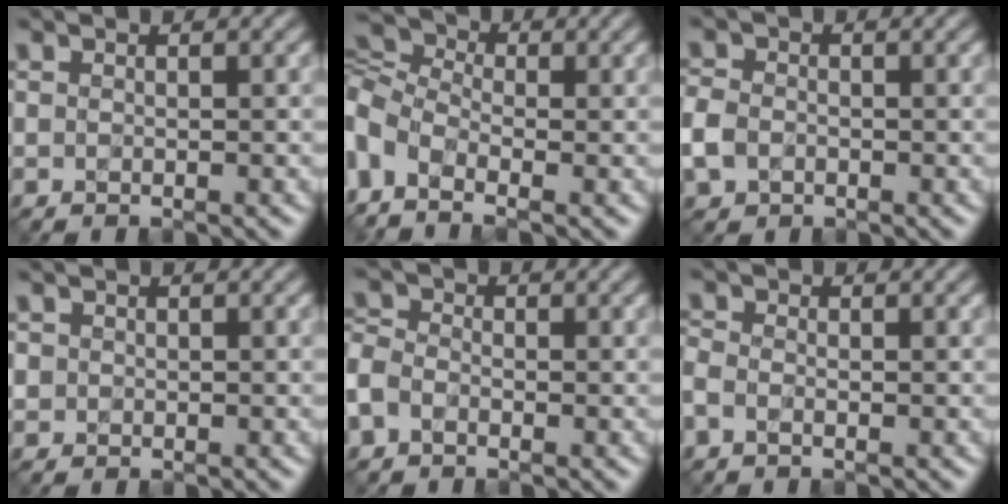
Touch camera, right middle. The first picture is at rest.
{"total": 6.0, "force": [-2.2, 3.7, 4.1], "torque": [-0.146, 0.008, -0.057]}
{"total": 1.1, "force": [-0.6, 0.8, -0.3], "torque": [-0.026, 0.006, -0.018]}
{"total": 1.1, "force": [-0.2, -0.3, -1.0], "torque": [0.000, -0.002, 0.004]}
{"total": 1.7, "force": [-1.3, 1.0, 0.2], "torque": [-0.045, 0.004, -0.030]}
{"total": 0.8, "force": [-0.6, -0.2, -0.4], "torque": [-0.028, -0.004, -0.014]}